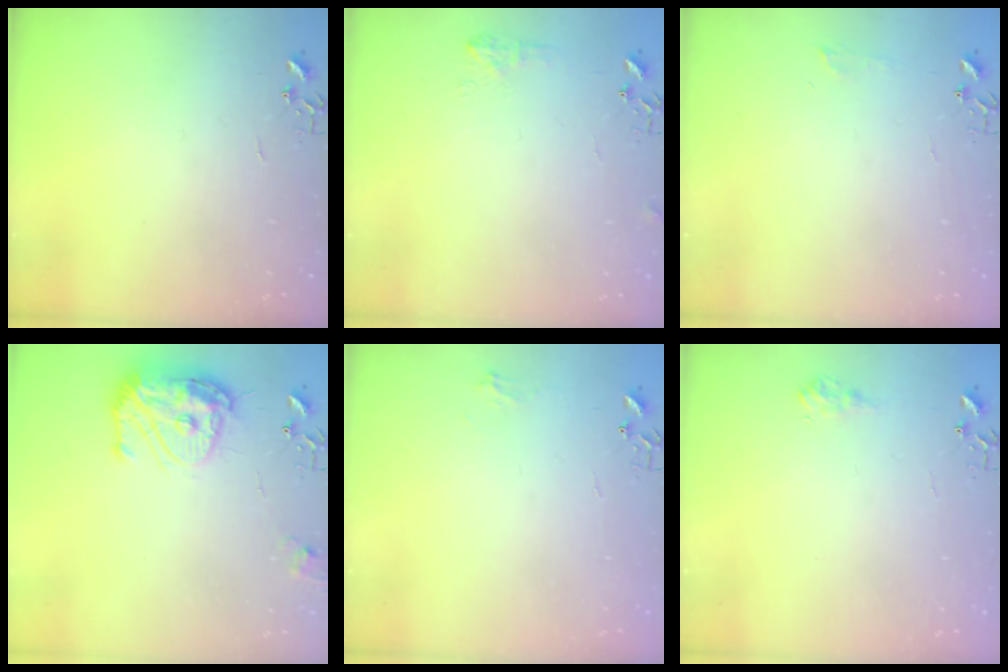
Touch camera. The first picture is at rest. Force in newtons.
{"total": 6.4, "press": 6.3, "slide": 0.8}
{"total": 4.2, "press": 4.2, "slide": 0.6}
{"total": 16.6, "press": 16.5, "slide": 1.6}
{"total": 6.1, "press": 6.1, "slide": 0.7}
{"total": 6.8, "press": 6.8, "slide": 0.8}